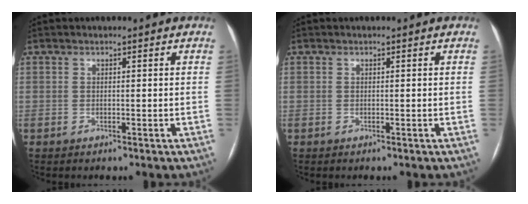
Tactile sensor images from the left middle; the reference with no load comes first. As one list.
[{"total": 0.0}]